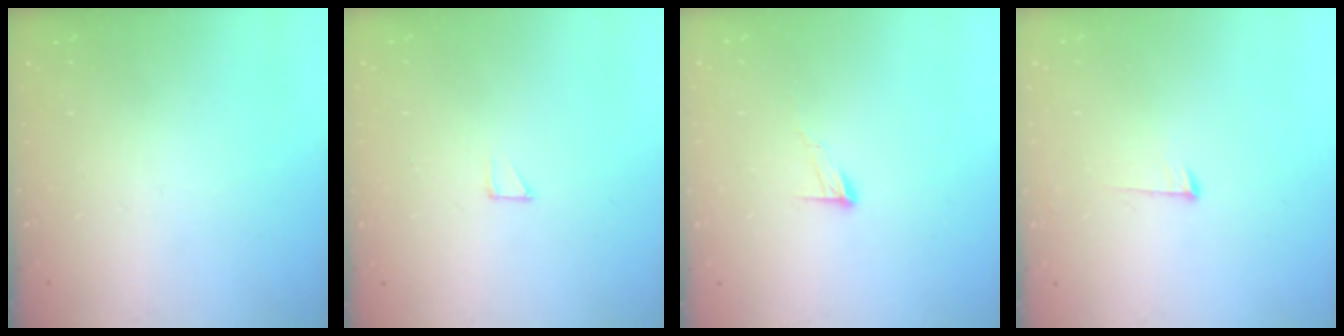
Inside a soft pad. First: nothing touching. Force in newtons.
{"total": 2.1, "press": 2.1, "slide": 0.1}
{"total": 6.5, "press": 6.5, "slide": 0.5}
{"total": 6.1, "press": 6.1, "slide": 0.6}